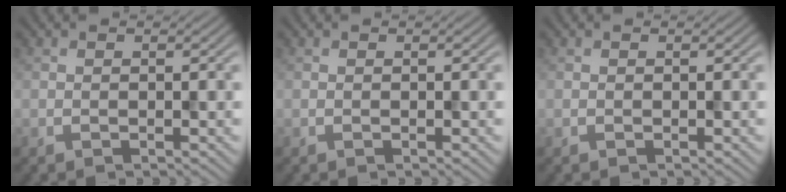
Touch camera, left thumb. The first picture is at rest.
{"total": 0.0}
{"total": 0.0}